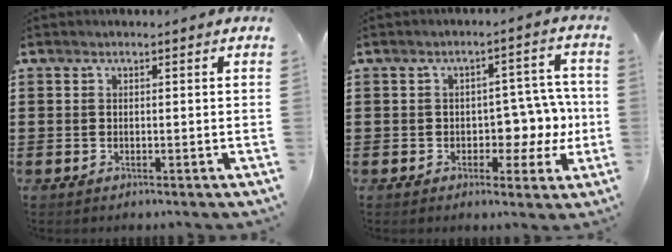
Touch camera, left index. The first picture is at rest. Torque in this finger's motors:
{"motor_torque": [0.68, -0.06, 0.29, 0.04]}